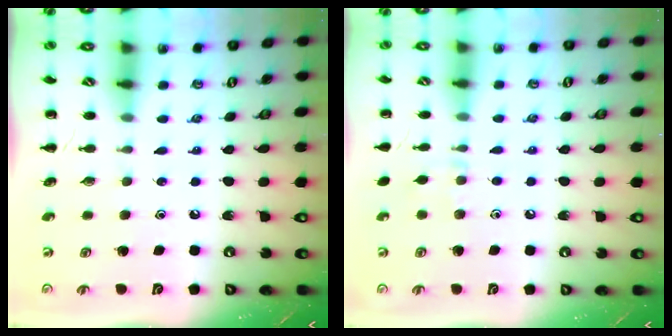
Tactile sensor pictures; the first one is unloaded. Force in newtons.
{"total": 4.8, "press": 4.5, "slide": 1.7}